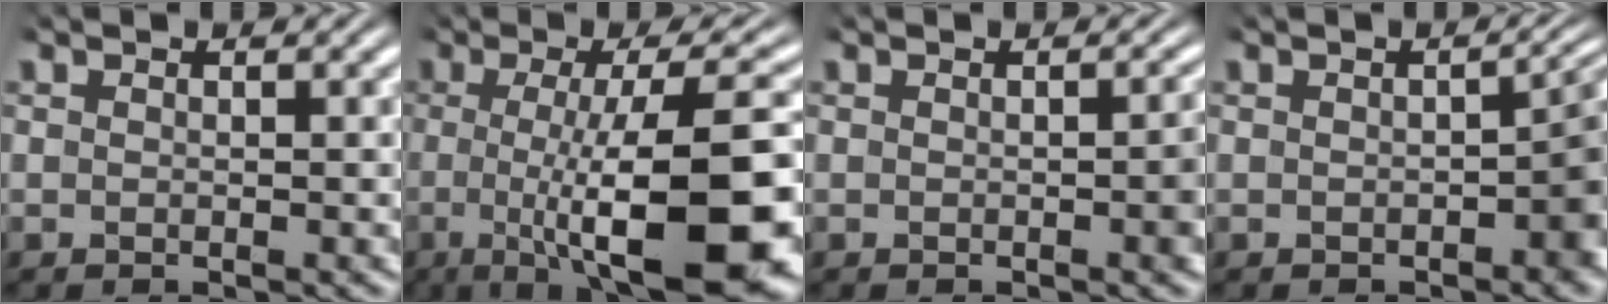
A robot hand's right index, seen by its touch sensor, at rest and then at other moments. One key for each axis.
{"total": 12.4, "fx": -3.1, "fy": 3.5, "fz": 11.4, "tx": -0.171, "ty": -0.020, "tz": -0.028}
{"total": 1.3, "fx": -0.4, "fy": 0.1, "fz": 1.2, "tx": -0.012, "ty": 0.003, "tz": -0.008}
{"total": 3.6, "fx": -0.9, "fy": 1.4, "fz": 3.2, "tx": -0.034, "ty": -0.002, "tz": -0.013}